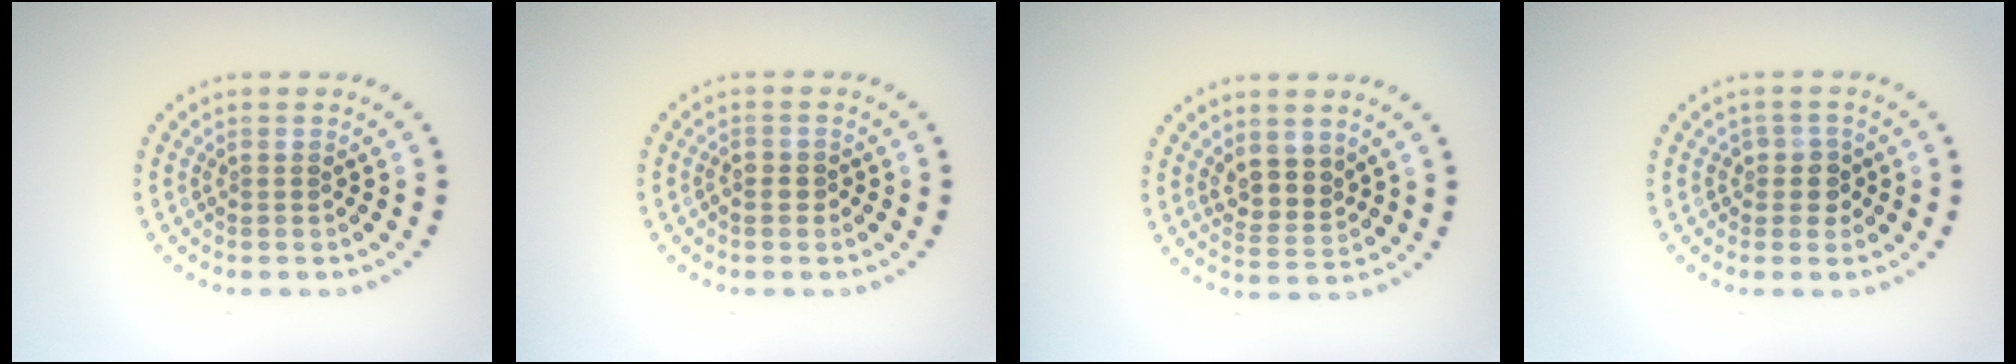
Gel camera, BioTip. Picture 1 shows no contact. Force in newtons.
{"total": 0.9, "press": 0.8, "slide": 0.4}
{"total": 2.9, "press": 2.5, "slide": 1.6}
{"total": 1.9, "press": 1.6, "slide": 1.1}